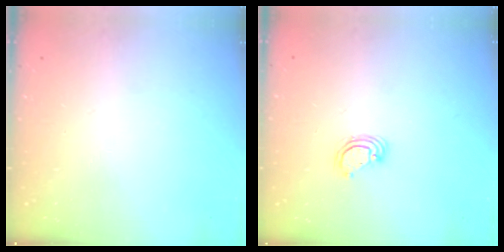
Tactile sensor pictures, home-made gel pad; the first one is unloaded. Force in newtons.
{"total": 3.9, "press": 3.9, "slide": 0.1}